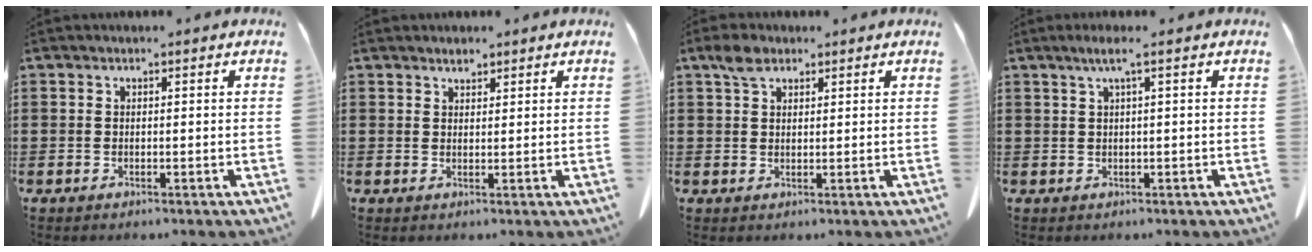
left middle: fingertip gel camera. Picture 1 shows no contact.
{"total": 1.5, "force": [1.5, 0.4, 0.2], "torque": [-0.007, 0.000, 0.029]}
{"total": 3.2, "force": [2.1, 1.8, 1.7], "torque": [-0.039, 0.005, 0.039]}
{"total": 2.4, "force": [0.8, -0.2, 2.3], "torque": [-0.044, -0.004, 0.014]}